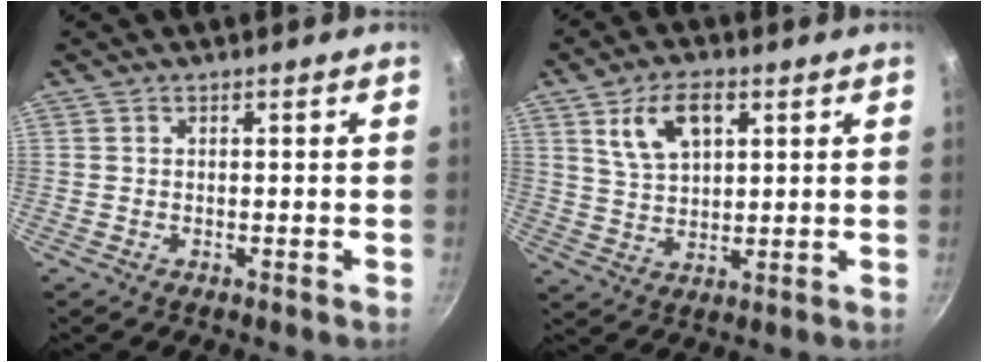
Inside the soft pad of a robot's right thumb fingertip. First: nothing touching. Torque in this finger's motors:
{"motor_torque": [-1.04, 1.38, 1.01, 0.90, 0.07]}